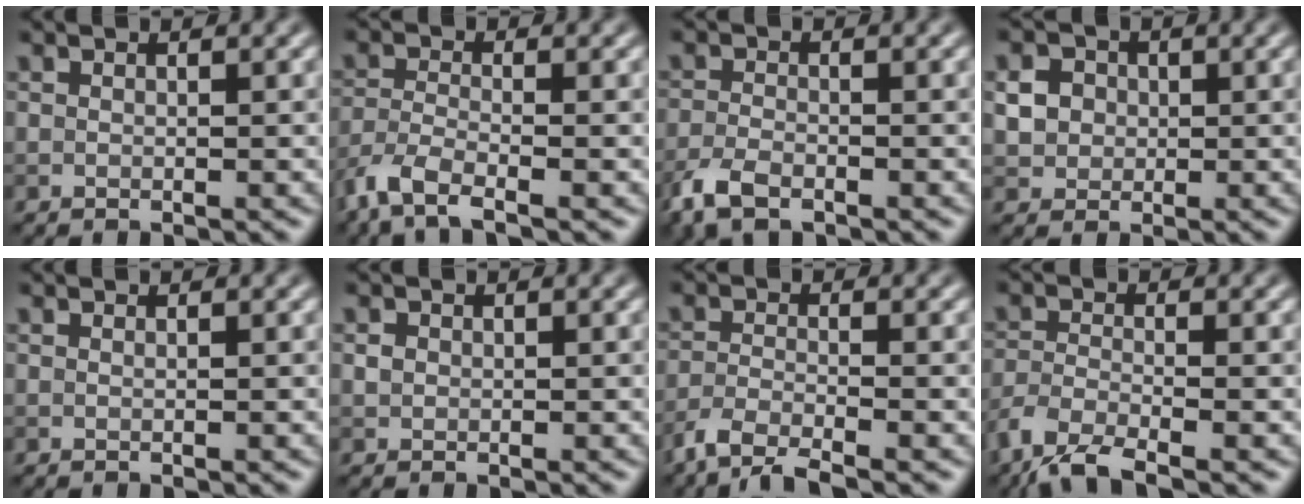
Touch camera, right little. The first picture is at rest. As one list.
[{"total": 4.5, "force": [-3.3, 1.3, 2.8], "torque": [-0.062, -0.012, -0.077]}, {"total": 3.8, "force": [-2.6, 1.7, 2.2], "torque": [-0.049, -0.009, -0.058]}, {"total": 2.7, "force": [0.3, 2.5, 1.1], "torque": [-0.023, 0.002, 0.012]}, {"total": 0.0}, {"total": 0.7, "force": [0.1, 0.7, 0.2], "torque": [-0.002, -0.001, 0.000]}, {"total": 3.9, "force": [-3.2, 0.7, 2.2], "torque": [-0.044, -0.007, -0.070]}, {"total": 4.8, "force": [-3.8, 1.2, 2.8], "torque": [-0.058, -0.010, -0.084]}]